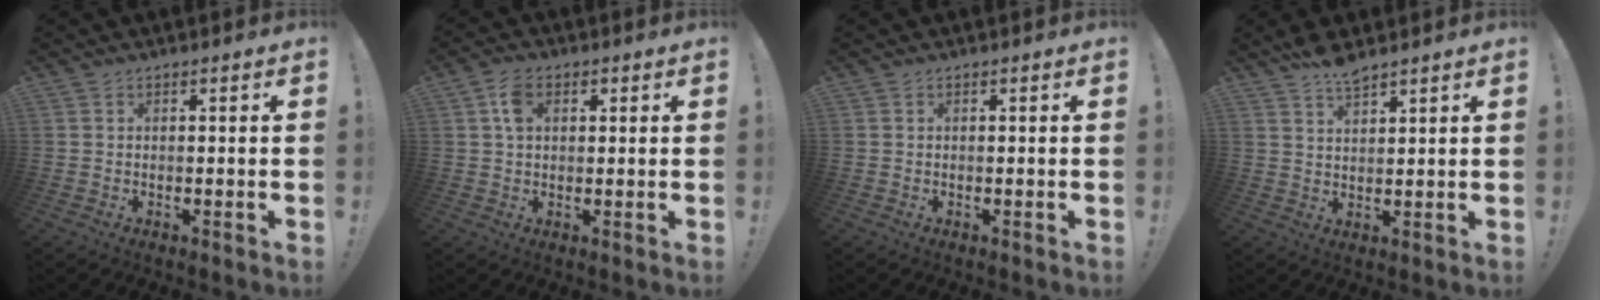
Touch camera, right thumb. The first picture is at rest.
{"total": 6.0, "force": [1.9, 3.8, 4.2], "torque": [-0.073, 0.006, 0.035]}
{"total": 0.0}
{"total": 5.5, "force": [4.7, 1.6, 2.5], "torque": [-0.040, -0.030, 0.083]}